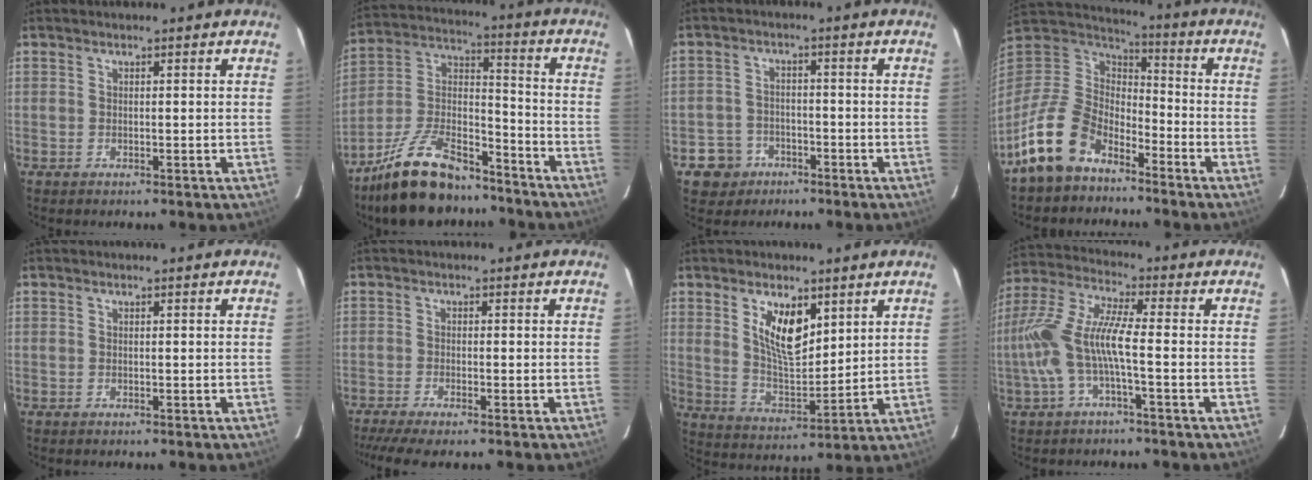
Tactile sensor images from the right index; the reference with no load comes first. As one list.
[{"total": 18.9, "force": [-14.0, 7.6, 10.2], "torque": [-0.210, 0.016, -0.240]}, {"total": 6.0, "force": [-3.2, 5.0, 0.5], "torque": [-0.028, 0.019, -0.050]}, {"total": 15.4, "force": [-9.9, 9.2, 7.3], "torque": [-0.181, 0.007, -0.177]}, {"total": 0.0}, {"total": 6.8, "force": [-5.9, -0.1, 3.4], "torque": [-0.085, -0.024, -0.104]}, {"total": 10.1, "force": [4.8, 4.5, 7.7], "torque": [-0.136, 0.001, 0.100]}, {"total": 11.1, "force": [-2.8, 1.6, 10.7], "torque": [-0.228, 0.002, -0.050]}]